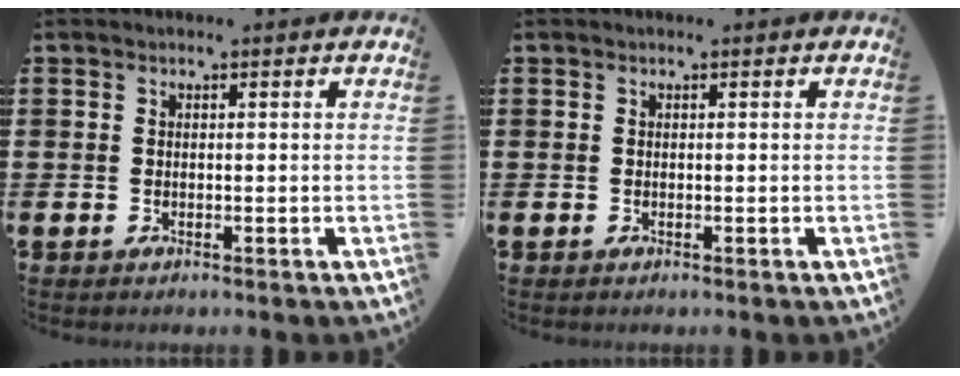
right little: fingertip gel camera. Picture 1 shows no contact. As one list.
[{"total": 0.0}]